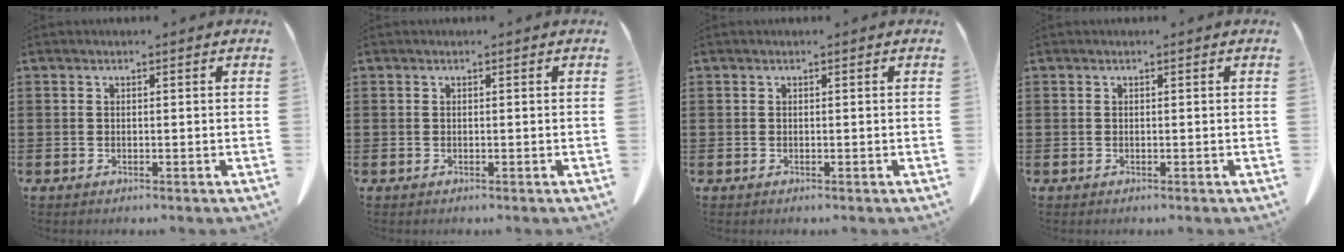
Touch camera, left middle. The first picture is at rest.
{"total": 0.0}
{"total": 0.0}
{"total": 0.0}